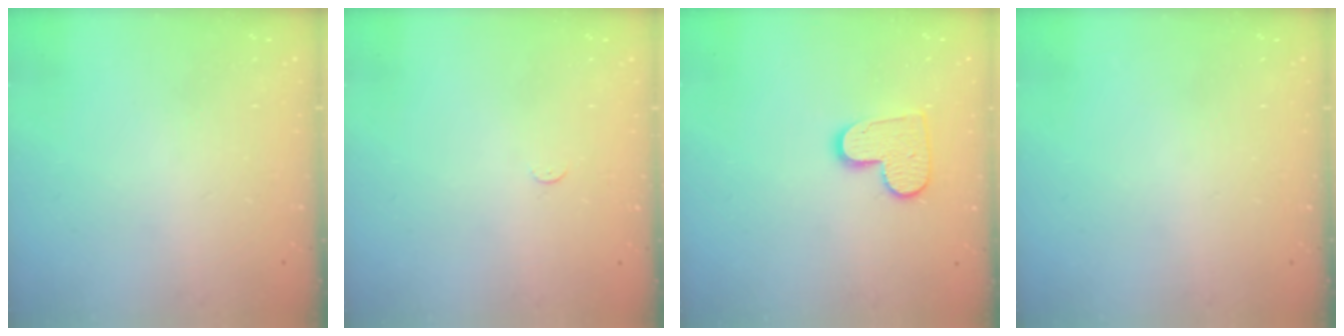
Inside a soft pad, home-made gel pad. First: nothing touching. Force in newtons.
{"total": 2.3, "press": 2.3, "slide": 0.3}
{"total": 9.7, "press": 9.7, "slide": 0.5}
{"total": 0.0}